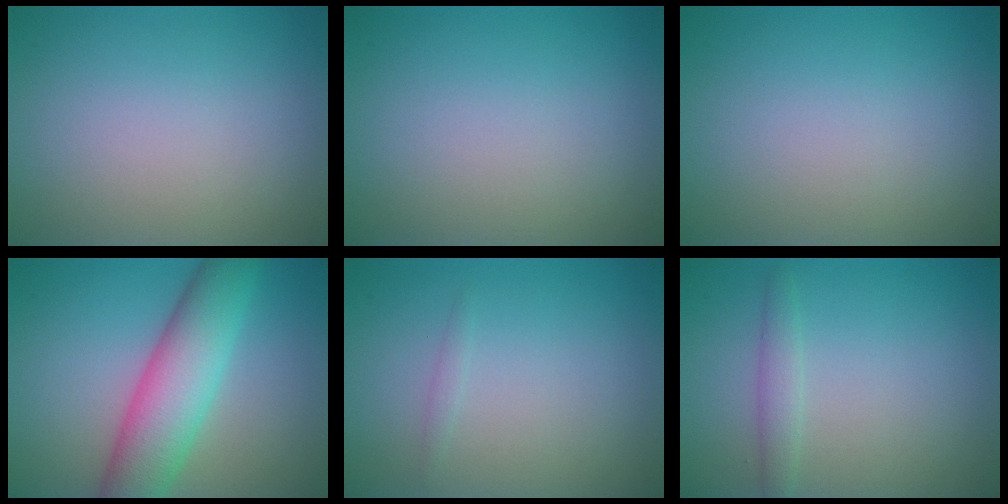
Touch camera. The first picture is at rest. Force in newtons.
{"total": 0.0}
{"total": 0.0}
{"total": 7.6, "press": 7.6, "slide": 0.3}
{"total": 0.6, "press": 0.5, "slide": 0.0}
{"total": 1.5, "press": 1.5, "slide": 0.1}